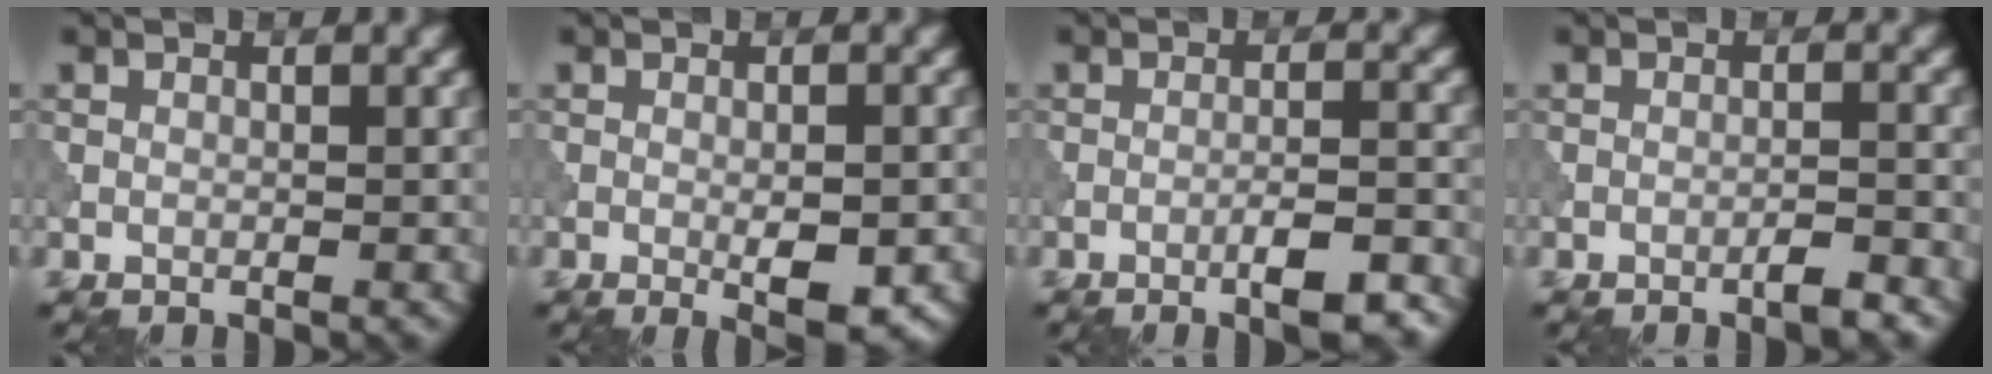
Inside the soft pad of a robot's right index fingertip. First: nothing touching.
{"total": 3.4, "force": [-1.0, 0.9, 3.1], "torque": [-0.050, -0.006, -0.009]}
{"total": 4.5, "force": [-2.6, 0.8, 3.6], "torque": [-0.056, 0.007, -0.039]}
{"total": 1.7, "force": [-1.2, 0.1, 1.2], "torque": [-0.016, 0.007, -0.024]}